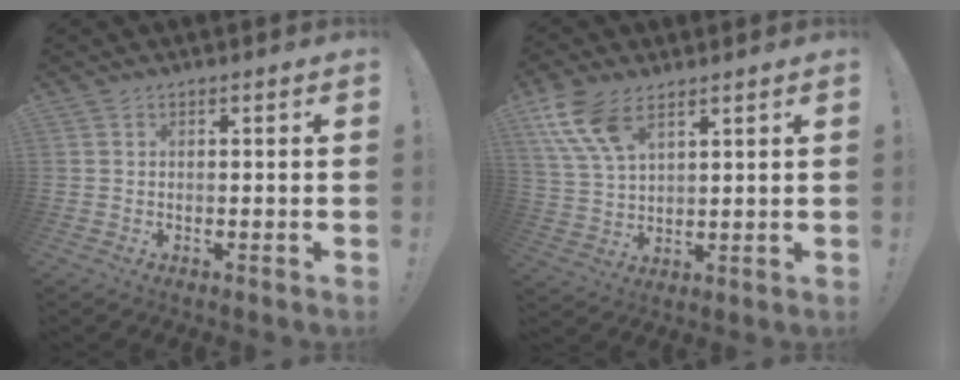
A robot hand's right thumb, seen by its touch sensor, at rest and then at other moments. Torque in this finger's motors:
{"motor_torque": [-0.21, 1.71, 1.00, 0.49, 0.07]}